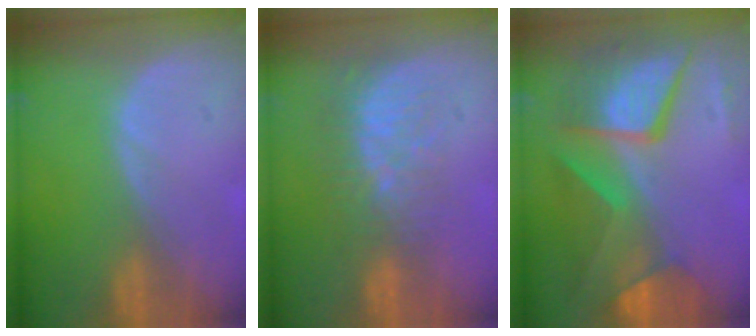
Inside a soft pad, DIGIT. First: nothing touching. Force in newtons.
{"total": 8.6, "press": 7.4, "slide": 4.5}
{"total": 11.8, "press": 11.7, "slide": 1.3}